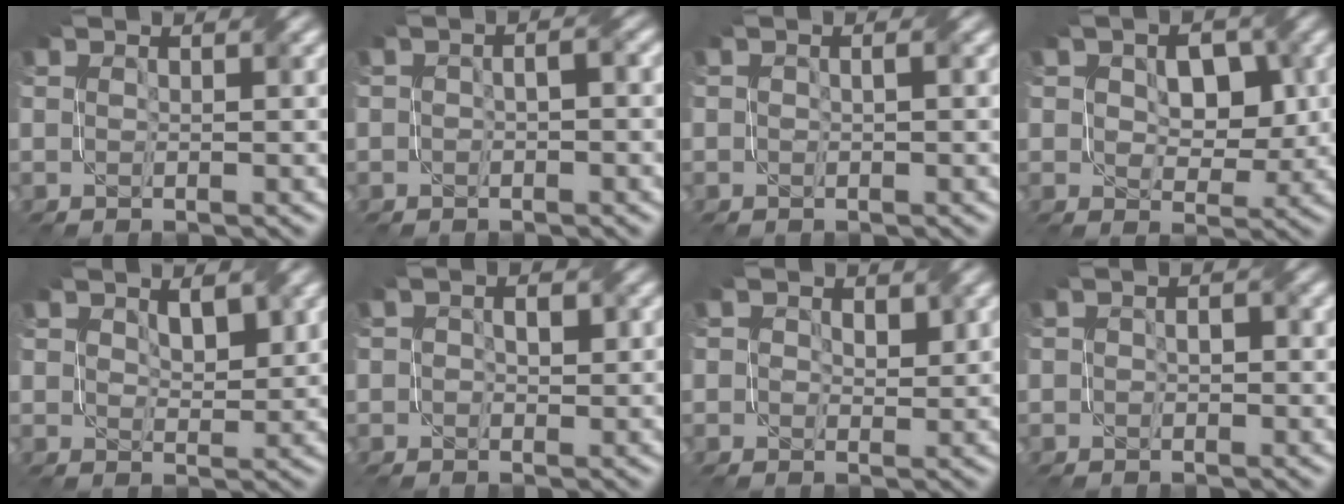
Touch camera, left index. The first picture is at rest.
{"total": 2.0, "force": [-0.9, 0.9, 1.5], "torque": [-0.022, 0.005, -0.014]}
{"total": 0.6, "force": [-0.2, 0.4, 0.4], "torque": [-0.011, 0.000, -0.004]}
{"total": 5.0, "force": [0.7, 3.3, 3.7], "torque": [-0.054, -0.005, 0.012]}
{"total": 2.9, "force": [1.2, 1.9, 1.9], "torque": [-0.040, -0.008, 0.025]}
{"total": 2.2, "force": [-0.2, 1.6, 1.5], "torque": [-0.018, 0.003, -0.002]}
{"total": 2.2, "force": [0.6, 1.9, 1.1], "torque": [-0.020, 0.005, 0.011]}
{"total": 1.4, "force": [-0.5, 0.9, 0.9], "torque": [-0.010, 0.000, -0.008]}